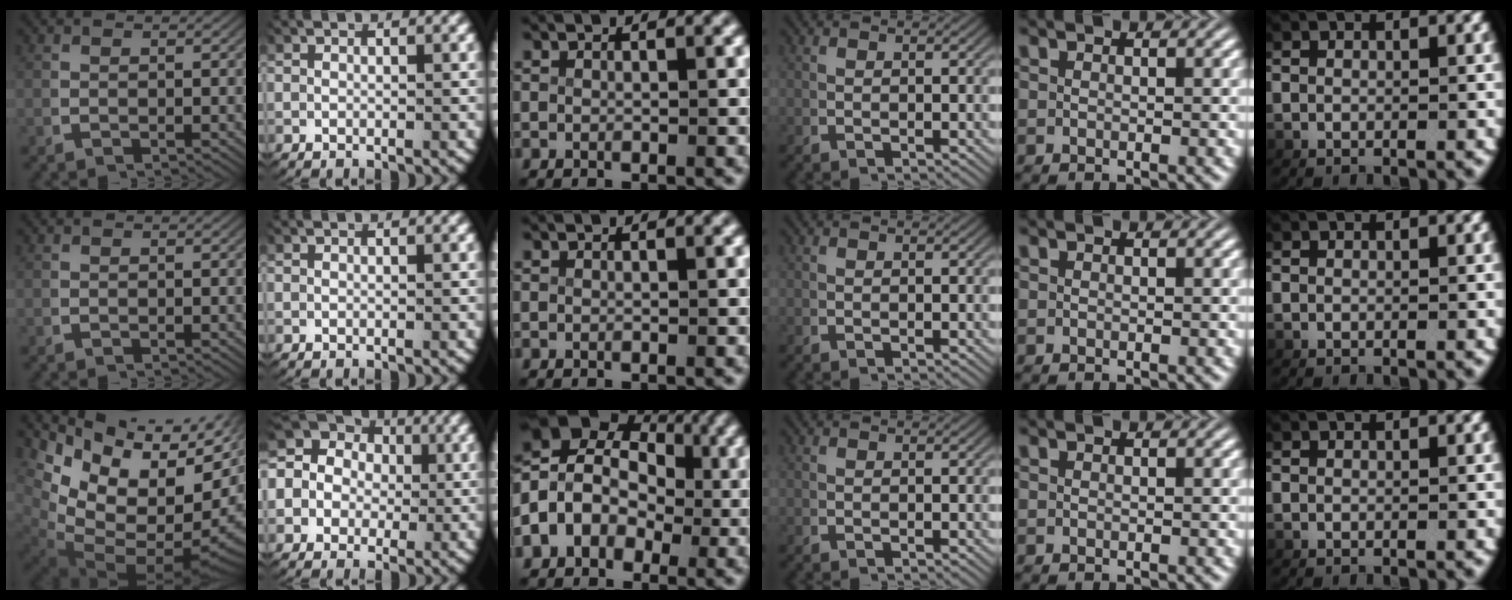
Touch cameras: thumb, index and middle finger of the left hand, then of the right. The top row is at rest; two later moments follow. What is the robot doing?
{"motion": "lift_and_place", "object": "coat"}